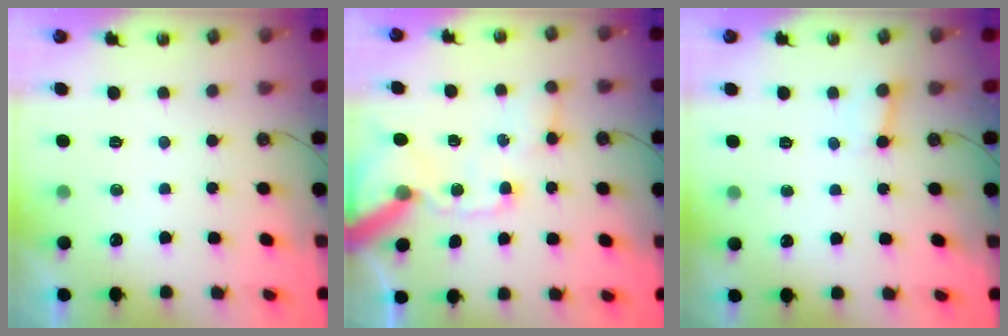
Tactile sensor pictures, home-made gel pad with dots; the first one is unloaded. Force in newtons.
{"total": 16.7, "press": 16.5, "slide": 2.6}
{"total": 2.7, "press": 2.7, "slide": 0.3}